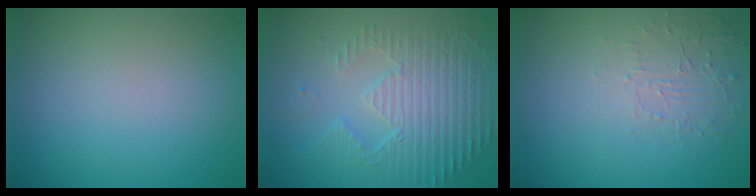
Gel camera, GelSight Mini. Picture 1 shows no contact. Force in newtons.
{"total": 5.4, "press": 3.6, "slide": 4.1}
{"total": 1.8, "press": 0.7, "slide": 1.7}